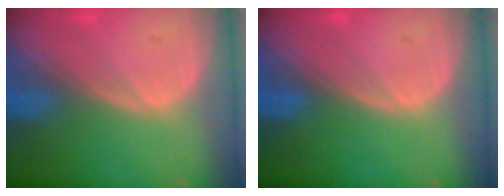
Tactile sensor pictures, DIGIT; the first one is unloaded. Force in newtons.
{"total": 0.0}